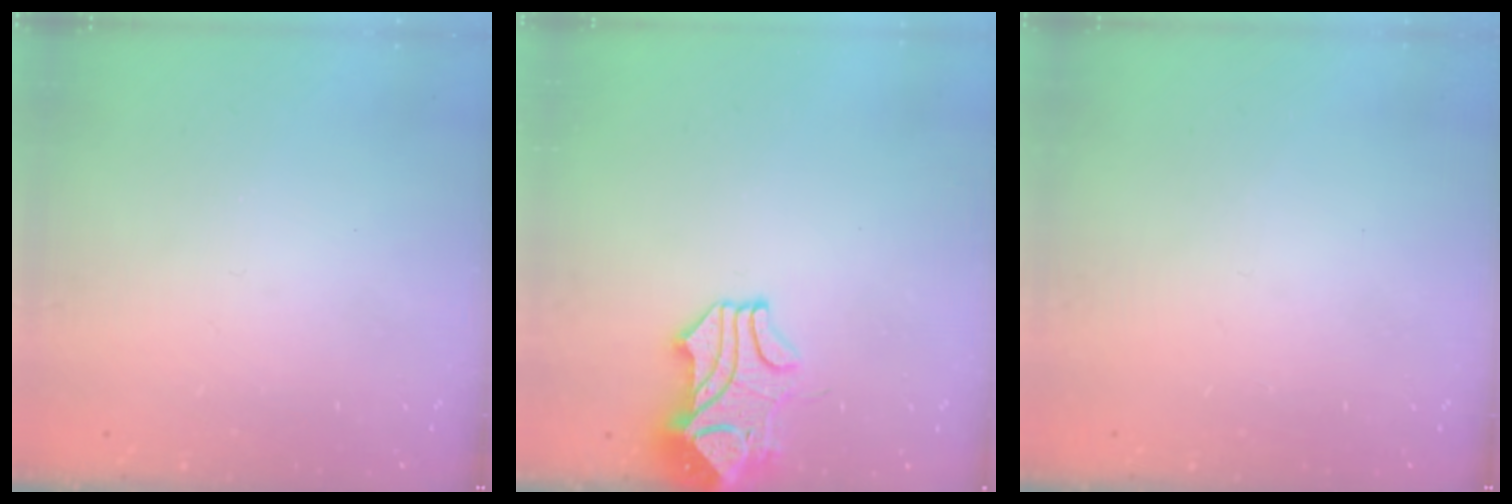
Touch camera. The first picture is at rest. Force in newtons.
{"total": 2.8, "press": 2.5, "slide": 1.1}
{"total": 0.0}